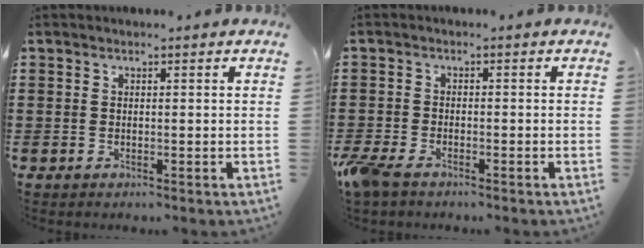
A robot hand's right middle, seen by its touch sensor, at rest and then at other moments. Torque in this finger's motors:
{"motor_torque": [2.14, 0.00, 0.25, 0.20]}